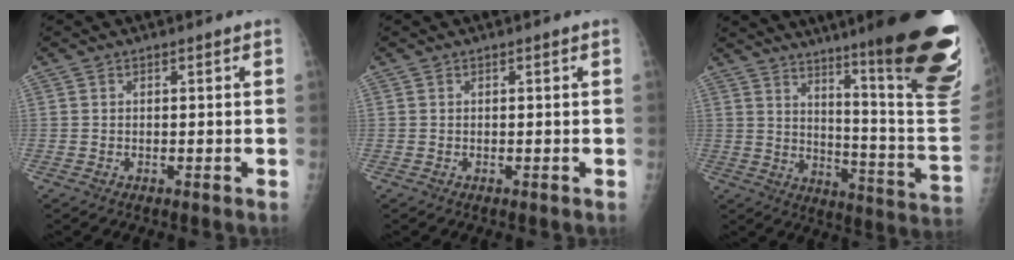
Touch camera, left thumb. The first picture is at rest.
{"total": 0.0}
{"total": 28.5, "force": [16.6, 3.1, 22.9], "torque": [-0.238, -0.090, 0.238]}